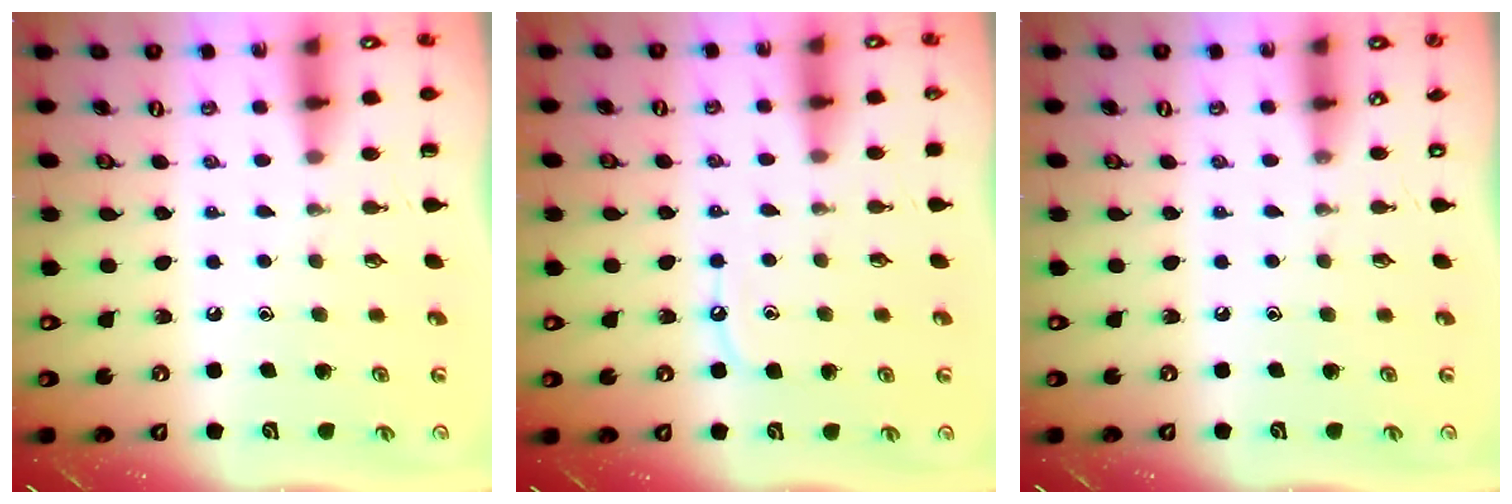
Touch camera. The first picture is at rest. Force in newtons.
{"total": 5.4, "press": 5.4, "slide": 0.3}
{"total": 0.0}